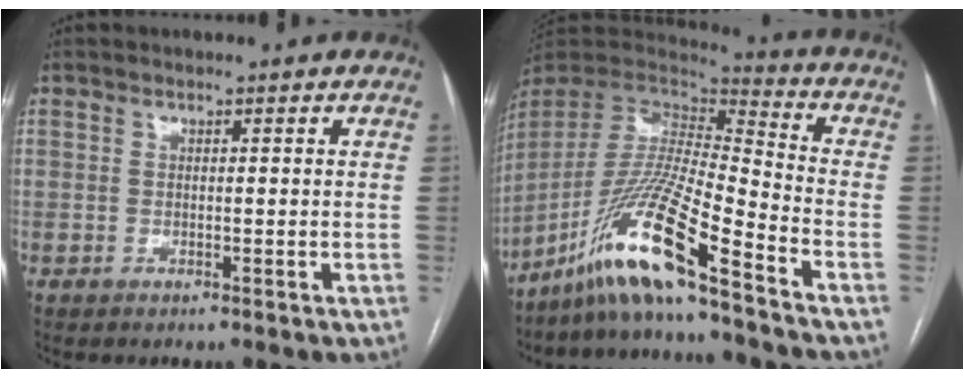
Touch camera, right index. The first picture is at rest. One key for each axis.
{"total": 17.5, "fx": -12.5, "fy": -0.7, "fz": 12.3, "tx": -0.259, "ty": -0.021, "tz": -0.236}